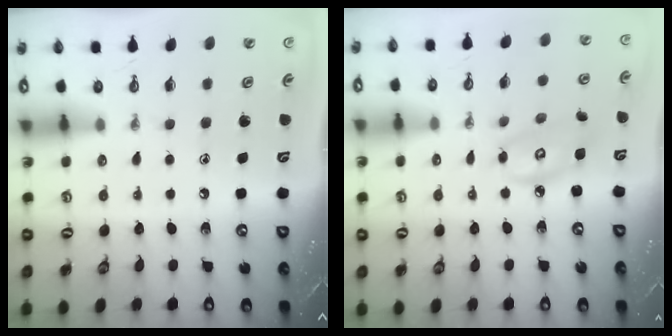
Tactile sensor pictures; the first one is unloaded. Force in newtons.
{"total": 6.8, "press": 6.8, "slide": 0.3}